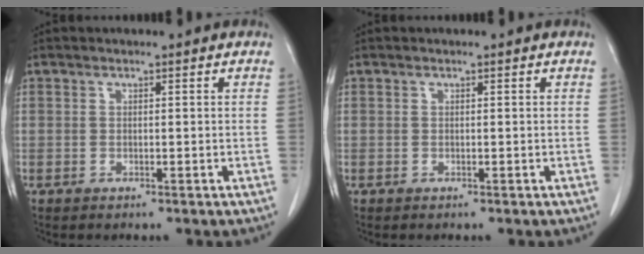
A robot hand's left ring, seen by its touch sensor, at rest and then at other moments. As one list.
[{"total": 0.0}]